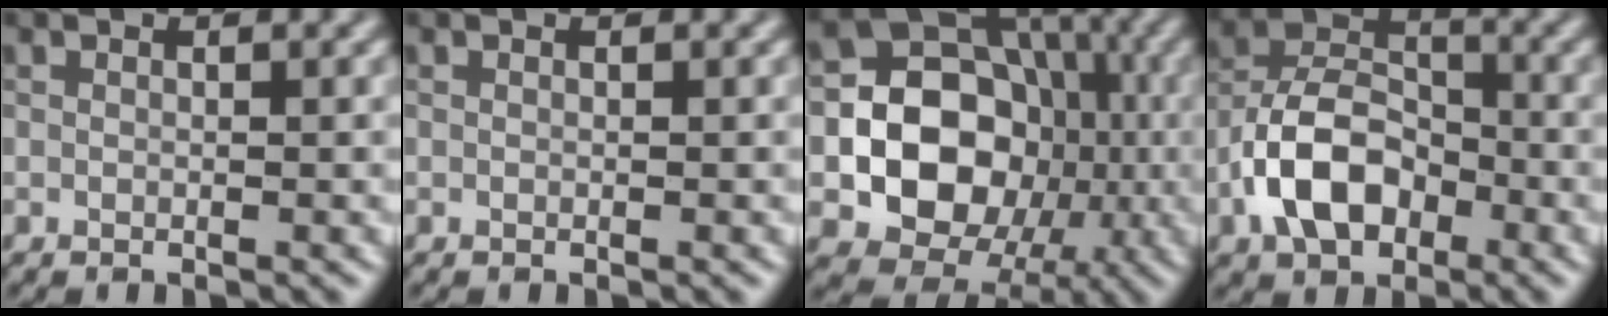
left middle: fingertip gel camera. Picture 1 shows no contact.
{"total": 0.0}
{"total": 12.4, "force": [-1.7, 10.5, 6.3], "torque": [-0.059, -0.006, -0.055]}
{"total": 7.0, "force": [-2.9, 4.5, 4.6], "torque": [-0.083, 0.007, -0.059]}